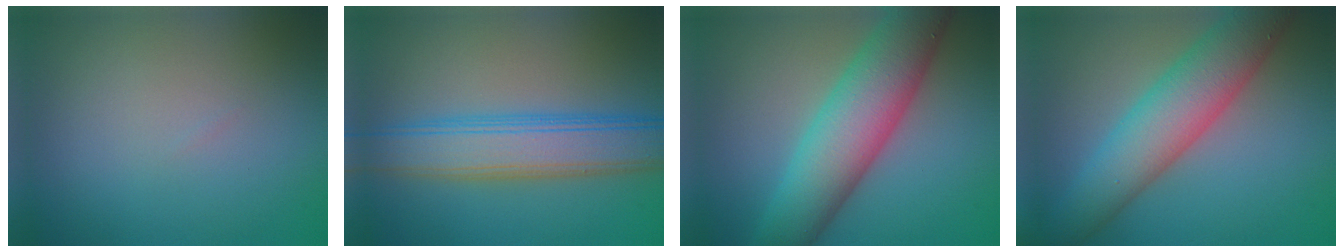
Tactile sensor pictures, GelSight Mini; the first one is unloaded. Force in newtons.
{"total": 6.6, "press": 6.6, "slide": 0.2}
{"total": 9.4, "press": 9.4, "slide": 0.1}
{"total": 8.1, "press": 8.1, "slide": 0.4}